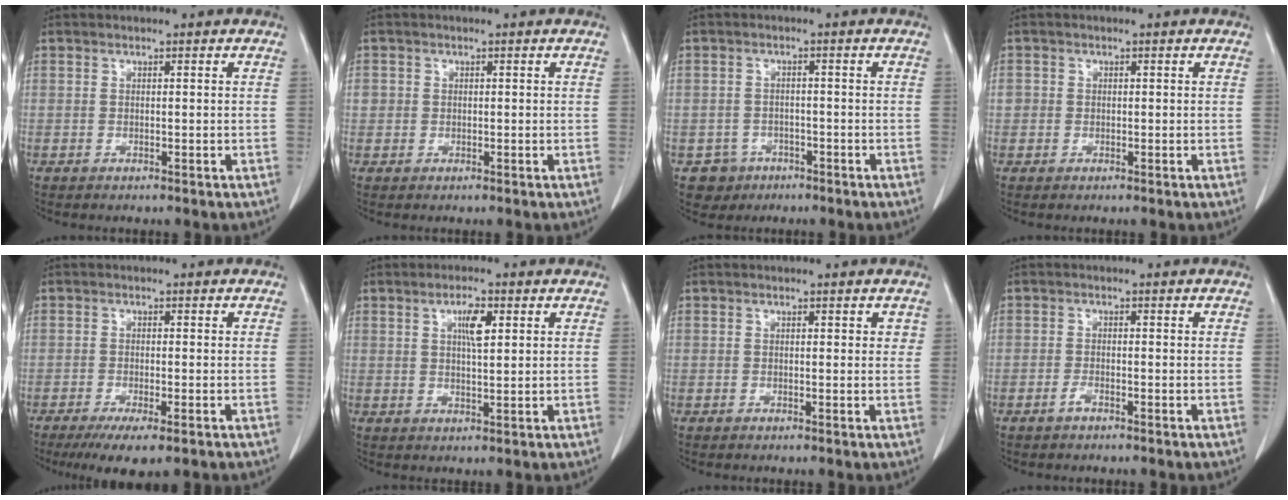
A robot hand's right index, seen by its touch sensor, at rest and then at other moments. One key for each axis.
{"total": 1.6, "fx": 0.2, "fy": 1.5, "fz": 0.3, "tx": 0.005, "ty": 0.006, "tz": 0.002}
{"total": 3.8, "fx": -2.0, "fy": 3.3, "fz": -0.1, "tx": 0.006, "ty": 0.014, "tz": -0.029}
{"total": 1.5, "fx": 0.0, "fy": 1.5, "fz": 0.3, "tx": 0.005, "ty": 0.006, "tz": 0.000}
{"total": 6.0, "fx": -3.8, "fy": 0.9, "fz": 4.5, "tx": -0.071, "ty": -0.016, "tz": -0.057}
{"total": 4.0, "fx": 1.6, "fy": 0.9, "fz": 3.6, "tx": -0.065, "ty": 0.001, "tz": 0.028}
{"total": 1.5, "fx": 0.6, "fy": 0.8, "fz": 1.1, "tx": -0.008, "ty": 0.001, "tz": 0.006}
{"total": 1.2, "fx": -0.9, "fy": 0.3, "fz": 0.8, "tx": -0.017, "ty": 0.000, "tz": -0.017}